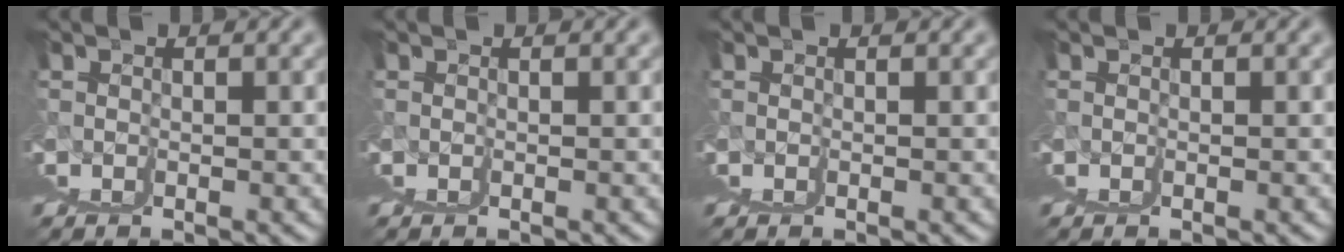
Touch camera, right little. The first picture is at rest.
{"total": 0.0}
{"total": 0.0}
{"total": 0.0}